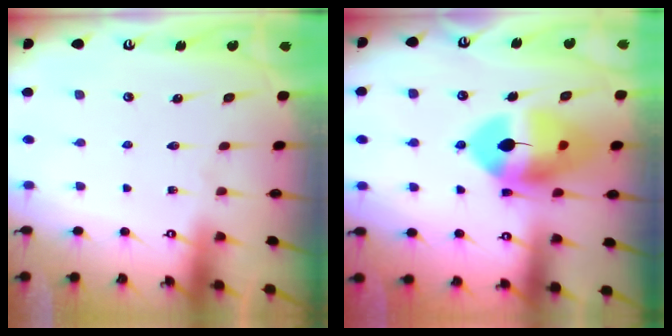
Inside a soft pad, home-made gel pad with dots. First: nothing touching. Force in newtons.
{"total": 15.6, "press": 15.4, "slide": 2.6}